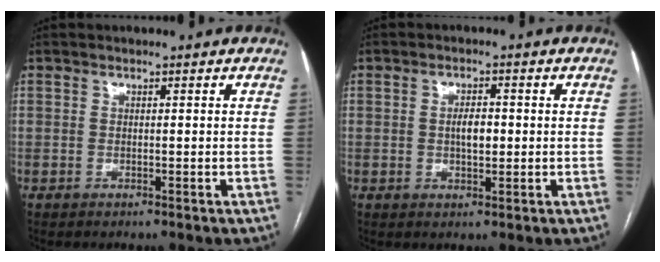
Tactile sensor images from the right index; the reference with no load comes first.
{"total": 3.2, "force": [0.0, 1.3, 2.9], "torque": [-0.048, 0.002, 0.001]}